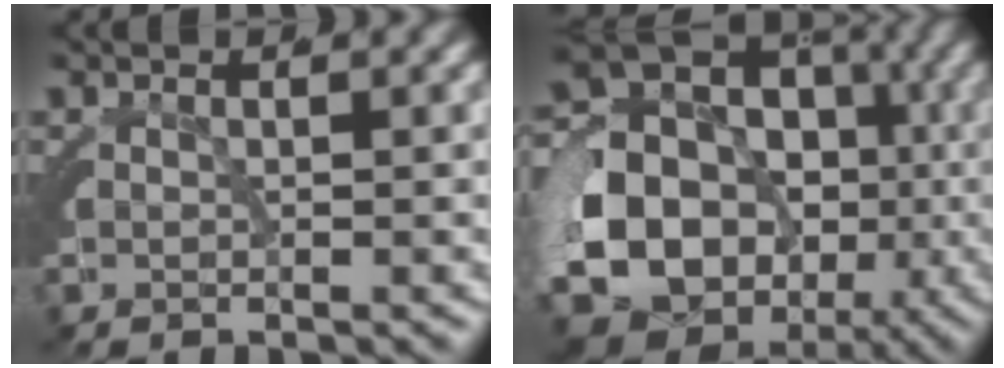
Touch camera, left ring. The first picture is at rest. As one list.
[{"total": 19.7, "force": [-2.2, 16.7, 10.2], "torque": [-0.240, -0.058, -0.042]}]